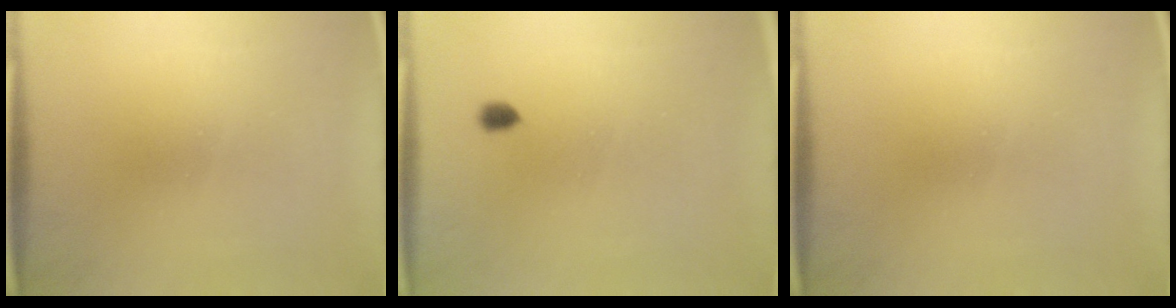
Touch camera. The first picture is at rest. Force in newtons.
{"total": 1.2}
{"total": 0.0}